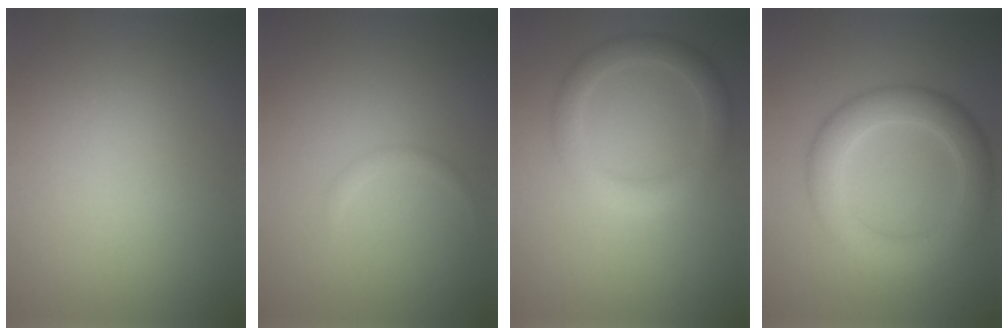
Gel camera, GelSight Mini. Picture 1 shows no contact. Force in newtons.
{"total": 0.7, "press": 0.7, "slide": 0.0}
{"total": 3.1, "press": 3.1, "slide": 0.0}
{"total": 5.4, "press": 5.4, "slide": 0.1}